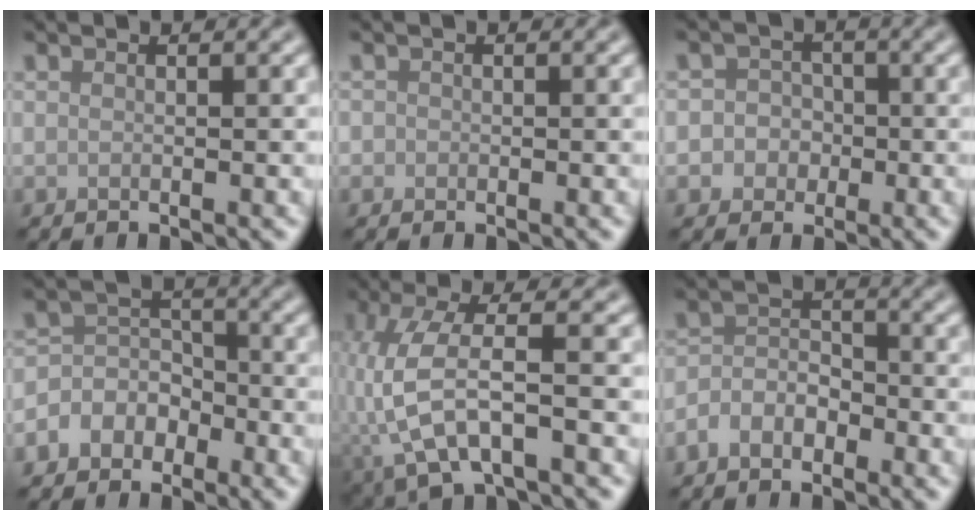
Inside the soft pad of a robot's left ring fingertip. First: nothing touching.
{"total": 0.7, "force": [-0.1, 0.7, 0.0], "torque": [0.007, -0.005, -0.002]}
{"total": 3.6, "force": [-0.7, 3.4, 0.7], "torque": [0.018, 0.012, -0.033]}
{"total": 4.8, "force": [-2.4, 4.0, 1.1], "torque": [0.007, 0.012, -0.067]}
{"total": 6.4, "force": [-2.0, 2.2, 5.7], "torque": [-0.138, -0.003, -0.042]}
{"total": 2.6, "force": [-1.7, 1.6, 1.3], "torque": [-0.024, 0.007, -0.036]}